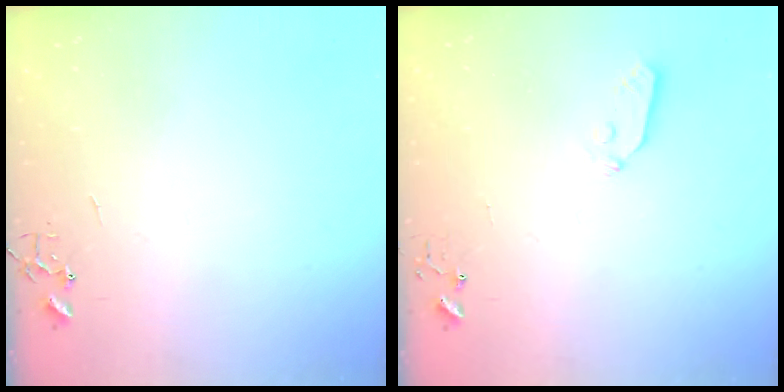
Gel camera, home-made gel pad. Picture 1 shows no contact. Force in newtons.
{"total": 4.6, "press": 4.6, "slide": 0.3}